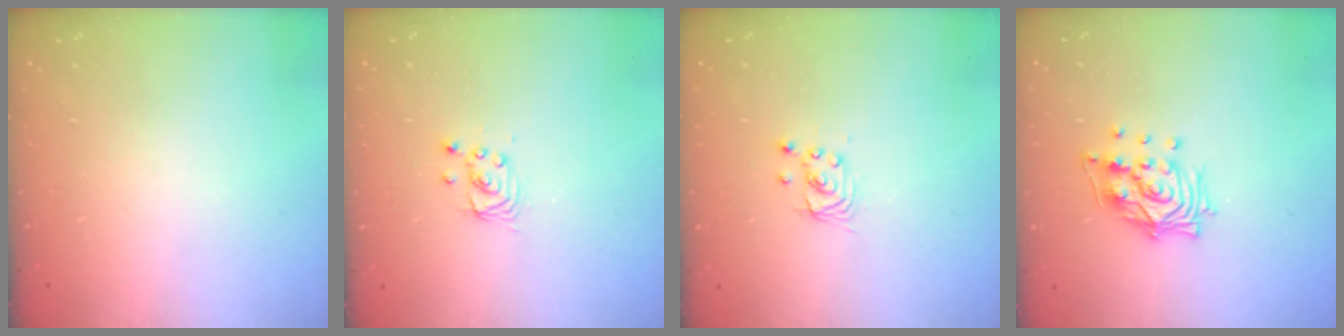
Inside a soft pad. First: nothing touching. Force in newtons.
{"total": 2.9, "press": 2.9, "slide": 0.2}
{"total": 2.8, "press": 2.8, "slide": 0.2}
{"total": 13.1, "press": 13.0, "slide": 1.2}